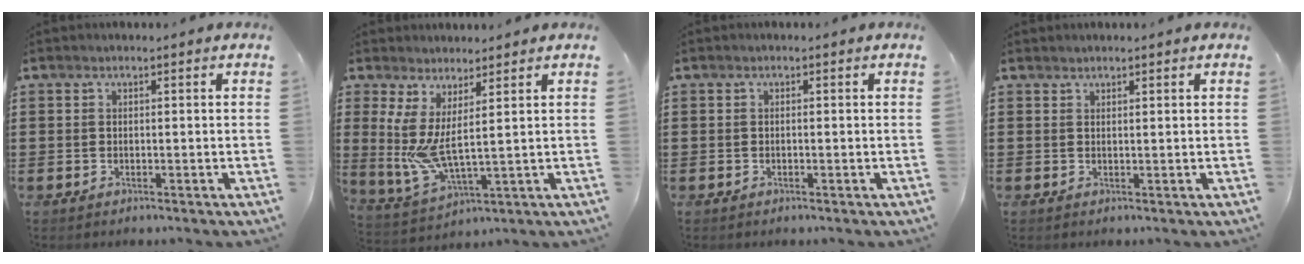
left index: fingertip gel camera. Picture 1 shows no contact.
{"total": 6.3, "force": [2.6, 1.1, 5.6], "torque": [-0.145, -0.039, 0.043]}
{"total": 0.0}
{"total": 0.9, "force": [0.9, -0.1, 0.2], "torque": [-0.006, -0.002, 0.018]}